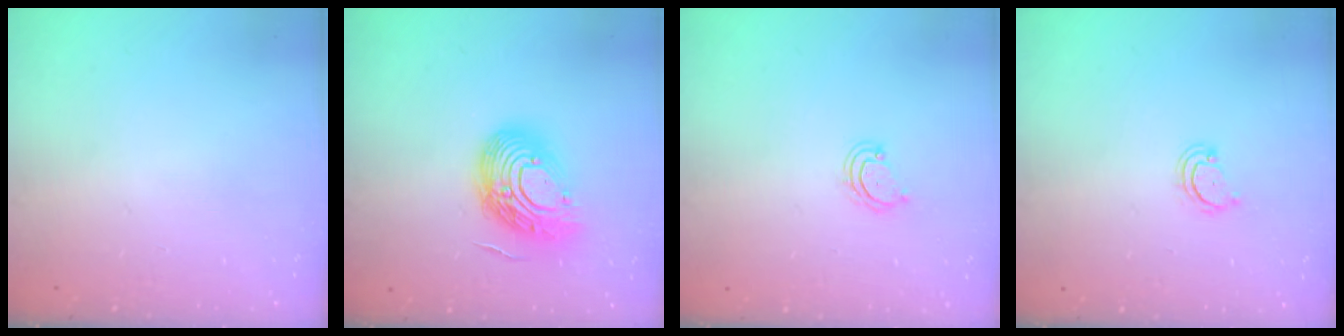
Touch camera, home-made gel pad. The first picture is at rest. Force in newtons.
{"total": 16.2, "press": 16.1, "slide": 1.8}
{"total": 4.4, "press": 4.3, "slide": 0.3}
{"total": 3.2, "press": 3.2, "slide": 0.3}